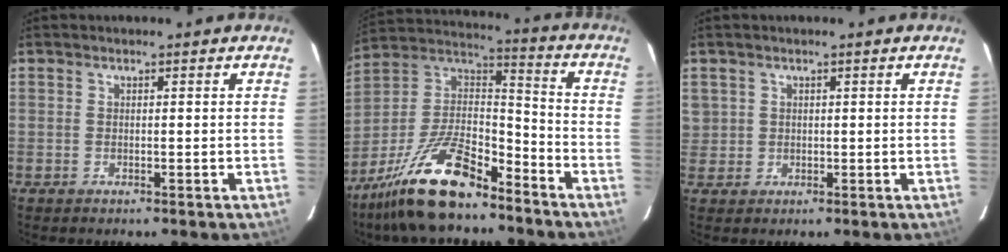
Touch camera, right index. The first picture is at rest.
{"total": 17.2, "force": [-12.7, 4.7, 10.6], "torque": [-0.213, 0.010, -0.233]}
{"total": 2.4, "force": [0.9, 2.2, 0.2], "torque": [0.010, 0.006, 0.017]}